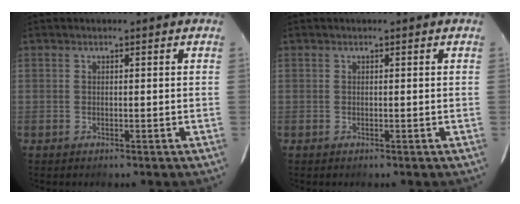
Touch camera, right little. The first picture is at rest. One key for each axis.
{"total": 0.0}